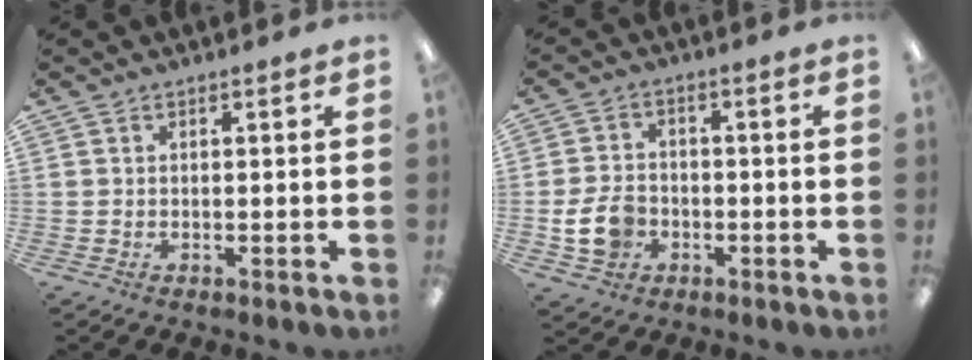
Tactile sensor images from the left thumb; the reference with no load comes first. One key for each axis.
{"total": 7.8, "fx": -2.4, "fy": 5.9, "fz": 4.6, "tx": -0.094, "ty": 0.011, "tz": -0.042}